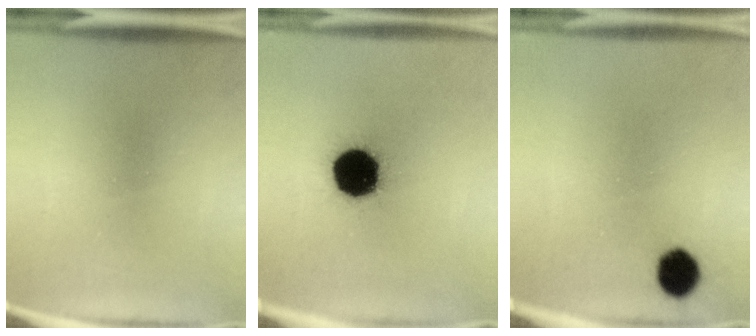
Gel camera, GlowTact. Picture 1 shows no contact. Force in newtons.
{"total": 19.2}
{"total": 6.8}